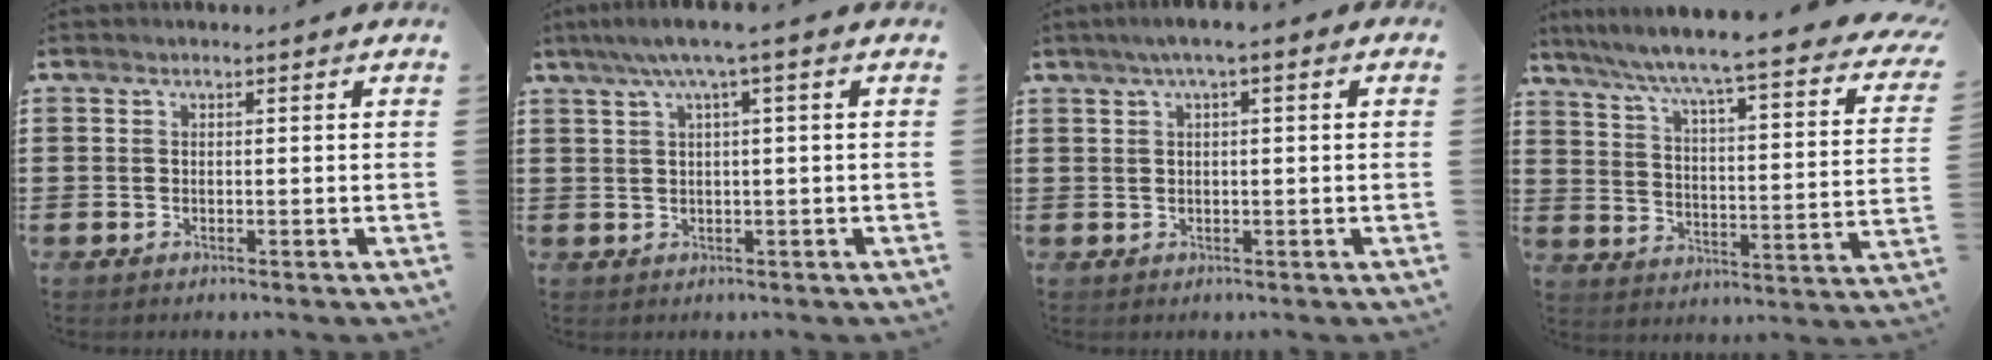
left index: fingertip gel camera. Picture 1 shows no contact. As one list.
[{"total": 3.4, "force": [0.8, -0.2, 3.3], "torque": [-0.065, -0.003, 0.010]}, {"total": 2.1, "force": [0.3, 0.2, 2.1], "torque": [-0.037, 0.001, 0.005]}, {"total": 5.5, "force": [4.5, -0.8, 3.0], "torque": [-0.081, -0.051, 0.065]}]